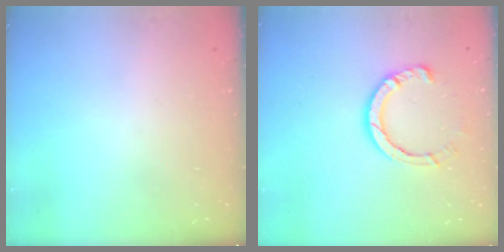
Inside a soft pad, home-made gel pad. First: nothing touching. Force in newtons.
{"total": 8.0, "press": 8.0, "slide": 0.8}